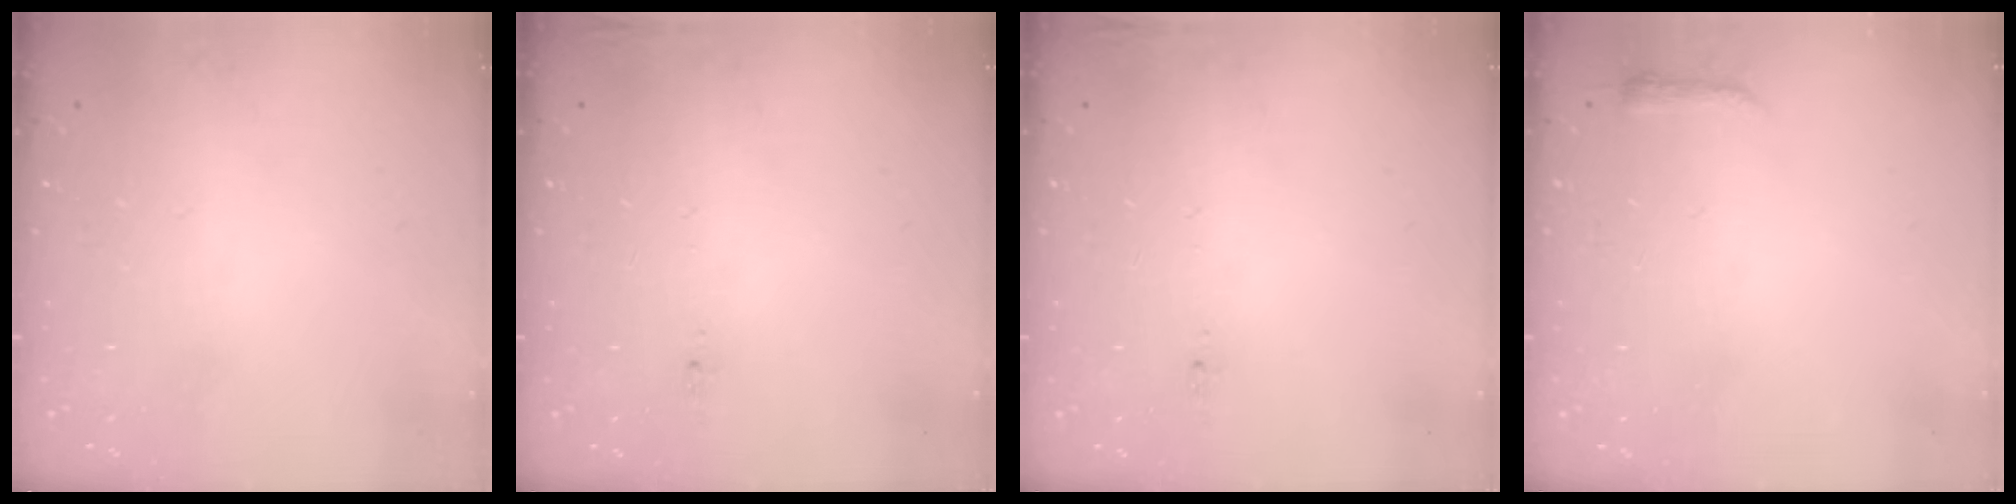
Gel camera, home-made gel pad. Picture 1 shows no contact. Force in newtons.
{"total": 5.6, "press": 5.3, "slide": 1.8}
{"total": 5.6, "press": 5.3, "slide": 1.8}
{"total": 3.6, "press": 3.5, "slide": 0.6}